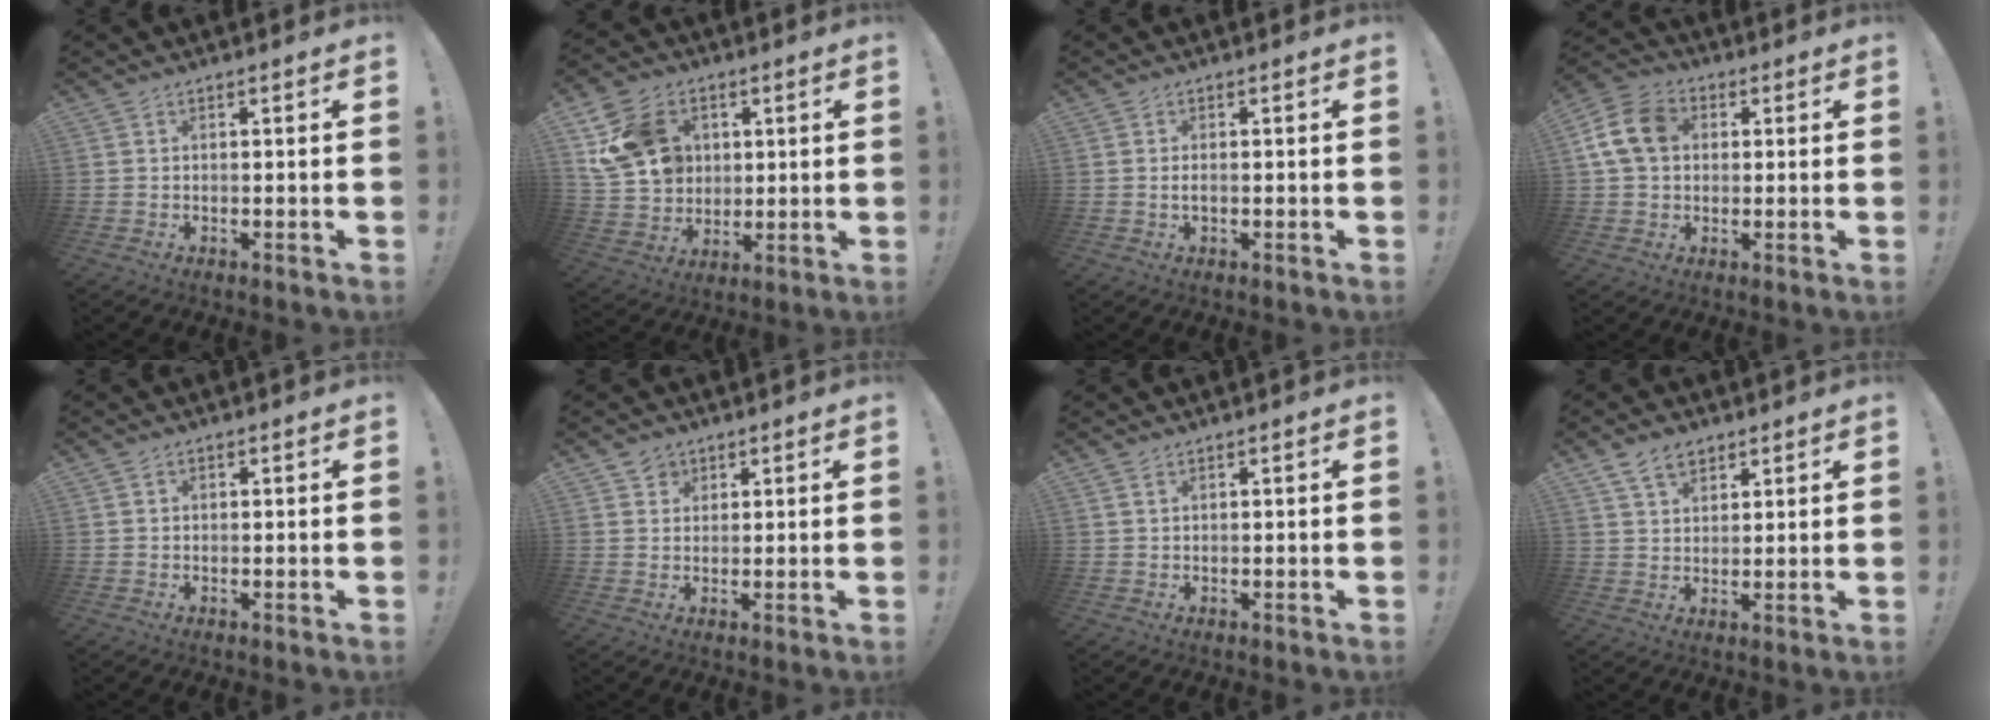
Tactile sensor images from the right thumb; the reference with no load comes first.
{"total": 15.6, "force": [5.1, 12.9, 7.2], "torque": [-0.125, -0.012, 0.108]}
{"total": 1.2, "force": [-0.2, 0.4, 1.1], "torque": [-0.021, 0.002, -0.004]}
{"total": 12.5, "force": [2.6, 9.6, 7.6], "torque": [-0.136, 0.010, 0.055]}
{"total": 0.8, "force": [0.1, 0.7, 0.2], "torque": [0.003, -0.001, 0.000]}
{"total": 3.0, "force": [1.9, 2.3, 0.1], "torque": [0.010, -0.011, 0.032]}
{"total": 1.1, "force": [0.7, 0.5, 0.7], "torque": [-0.010, -0.001, 0.012]}
{"total": 8.0, "force": [5.1, 5.1, 3.5], "torque": [-0.061, -0.015, 0.098]}